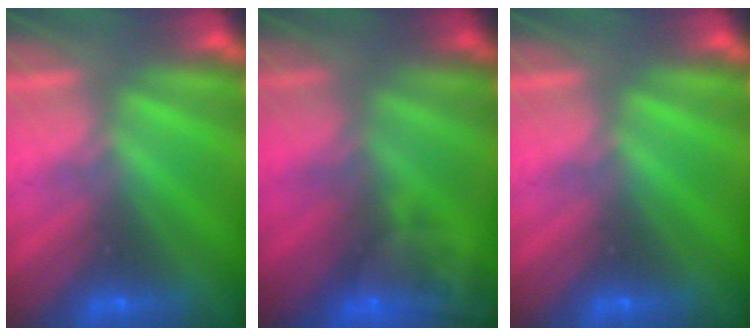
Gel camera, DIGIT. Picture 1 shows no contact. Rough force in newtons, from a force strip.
{"total": 4.7}
{"total": 0.0}